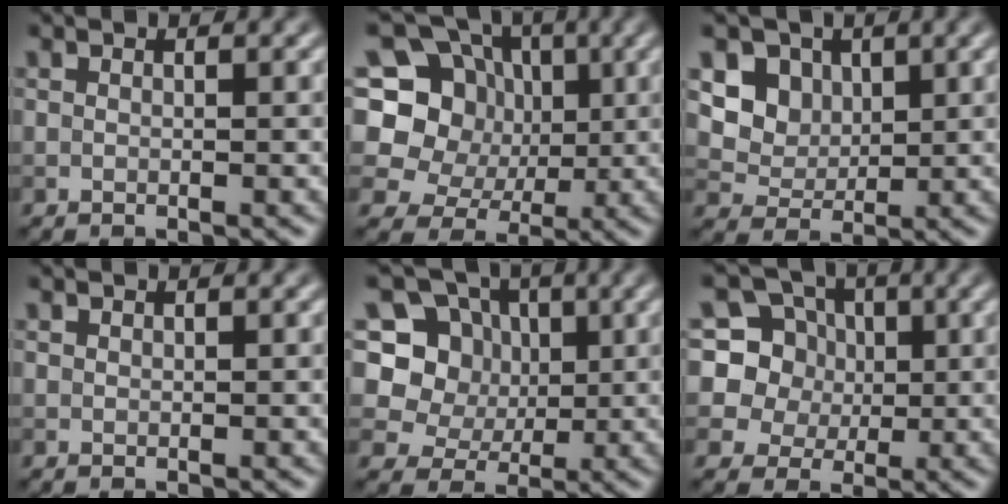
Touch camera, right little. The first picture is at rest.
{"total": 10.9, "force": [1.8, 9.6, 4.7], "torque": [-0.106, 0.041, -0.003]}
{"total": 5.1, "force": [2.3, 4.0, 2.0], "torque": [-0.050, -0.018, 0.053]}
{"total": 0.0}
{"total": 8.4, "force": [2.4, 7.4, 3.1], "torque": [-0.059, 0.013, 0.028]}
{"total": 9.0, "force": [3.2, 7.8, 3.3], "torque": [-0.078, 0.031, 0.040]}